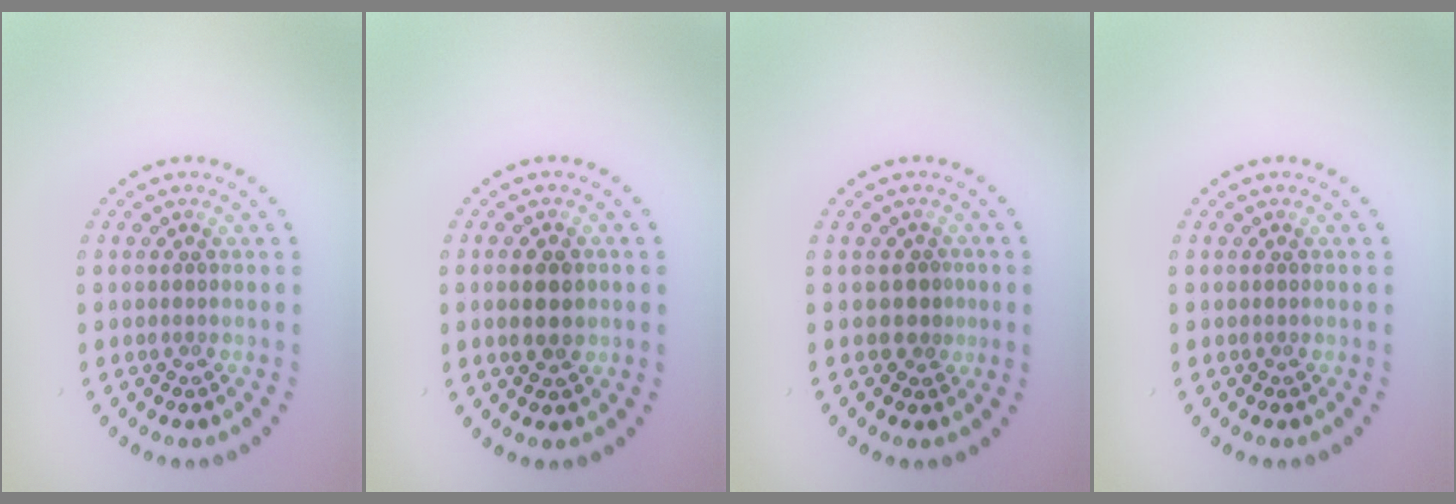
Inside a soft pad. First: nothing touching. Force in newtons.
{"total": 2.3, "press": 2.3, "slide": 0.1}
{"total": 1.7, "press": 1.4, "slide": 0.9}
{"total": 0.0}